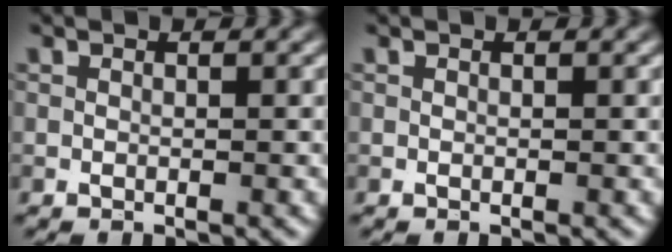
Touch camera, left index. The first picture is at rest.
{"total": 0.0}